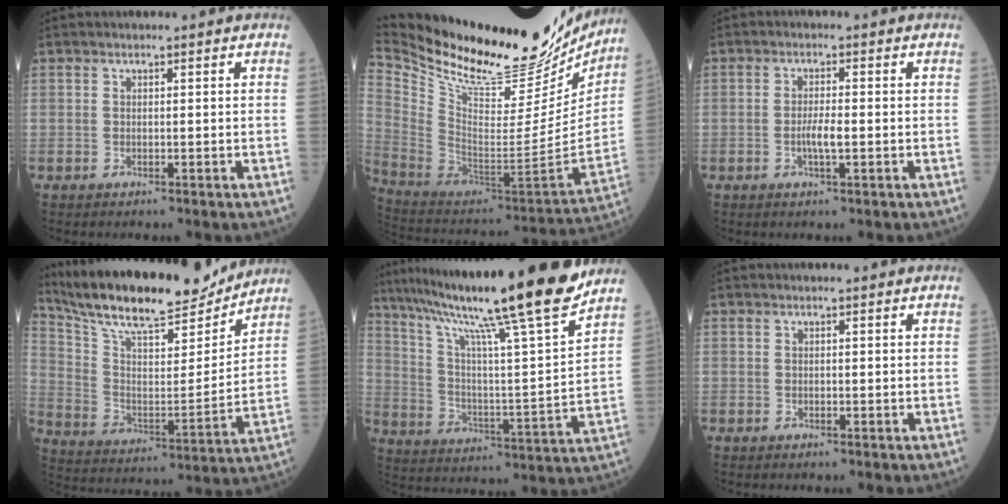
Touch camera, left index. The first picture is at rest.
{"total": 32.4, "force": [27.8, 7.9, 14.5], "torque": [-0.269, -0.069, 0.414]}
{"total": 2.8, "force": [-0.8, 0.3, 2.7], "torque": [-0.054, -0.004, -0.016]}
{"total": 20.8, "force": [18.7, 3.3, 8.5], "torque": [-0.160, -0.007, 0.307]}
{"total": 23.8, "force": [19.0, -1.3, 14.2], "torque": [-0.235, -0.029, 0.293]}
{"total": 0.0}